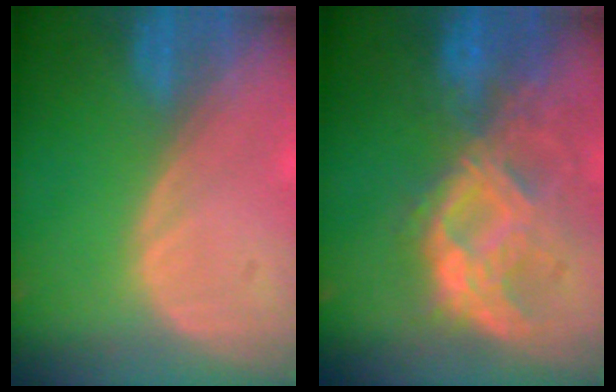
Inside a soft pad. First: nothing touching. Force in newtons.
{"total": 9.9, "press": 8.8, "slide": 4.5}